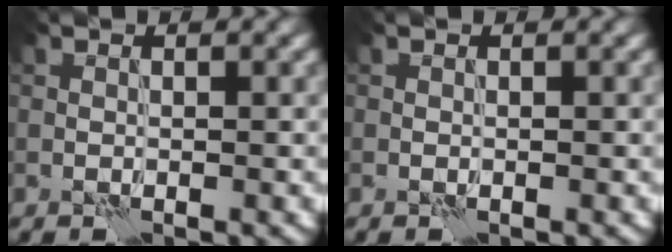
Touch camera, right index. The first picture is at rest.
{"total": 0.0}